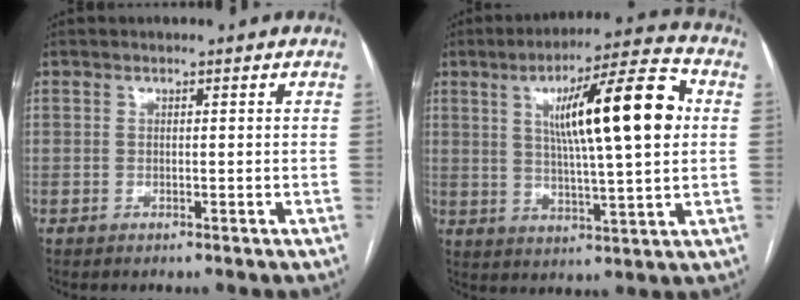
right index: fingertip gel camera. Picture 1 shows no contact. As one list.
[{"total": 16.4, "force": [3.6, 1.5, 16.0], "torque": [-0.250, 0.021, 0.056]}]